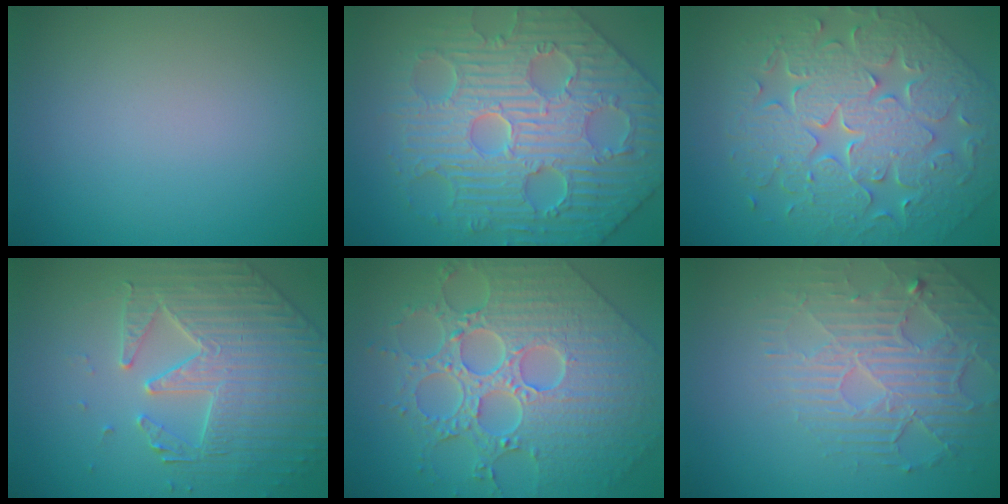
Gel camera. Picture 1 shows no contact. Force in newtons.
{"total": 9.3, "press": 7.4, "slide": 5.6}
{"total": 9.0, "press": 7.2, "slide": 5.3}
{"total": 4.4, "press": 4.4, "slide": 0.3}
{"total": 9.3, "press": 7.0, "slide": 6.2}
{"total": 4.2, "press": 3.8, "slide": 1.6}